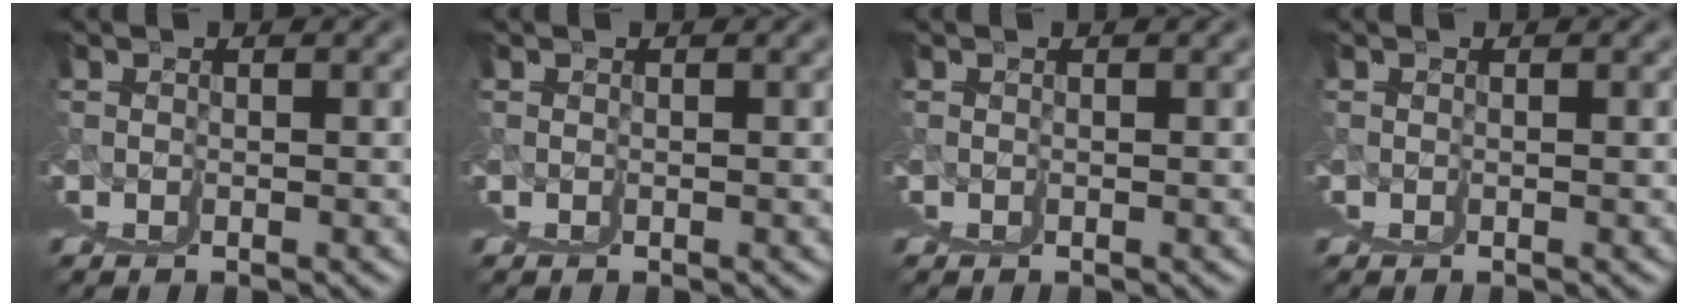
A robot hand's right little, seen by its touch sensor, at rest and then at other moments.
{"total": 0.0}
{"total": 0.0}
{"total": 0.0}